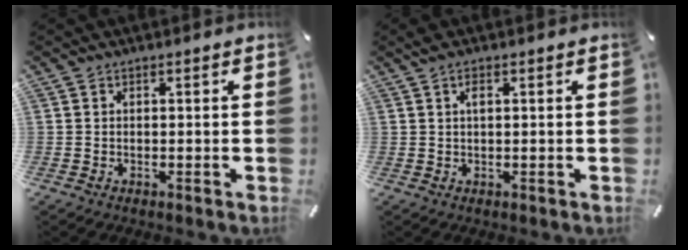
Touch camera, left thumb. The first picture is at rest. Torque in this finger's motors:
{"motor_torque": [0.88, 0.79, 0.36, -0.48, 0.16]}